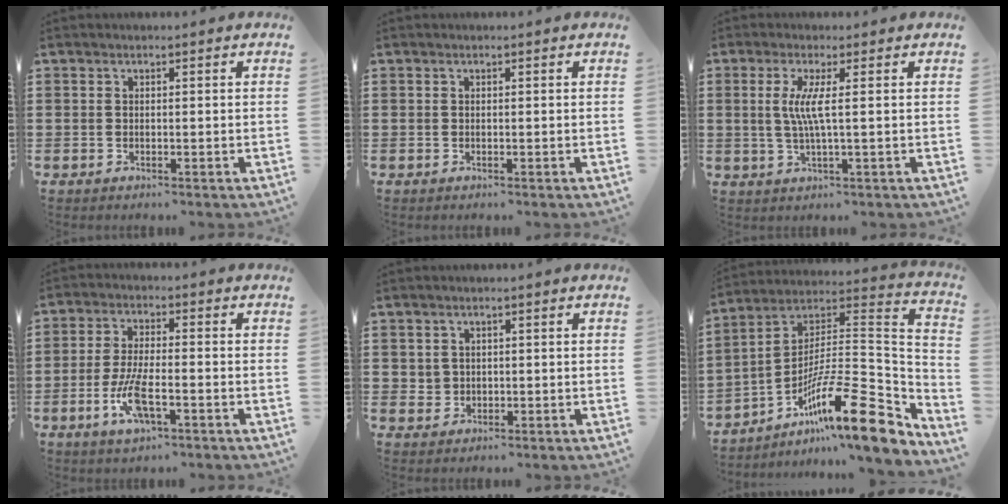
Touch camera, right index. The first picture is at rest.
{"total": 0.0}
{"total": 4.7, "force": [0.5, -0.2, 4.7], "torque": [-0.099, -0.011, 0.003]}
{"total": 7.0, "force": [-2.9, 2.1, 6.0], "torque": [-0.139, -0.015, -0.055]}
{"total": 1.5, "force": [0.5, 1.4, 0.2], "torque": [-0.010, 0.008, 0.009]}
{"total": 17.1, "force": [-9.6, 3.7, 13.7], "torque": [-0.216, -0.002, -0.173]}